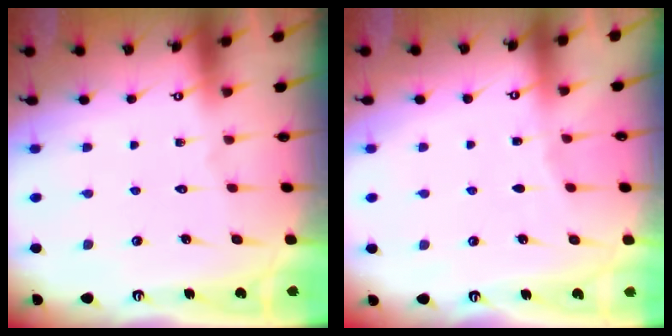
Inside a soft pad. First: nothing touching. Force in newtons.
{"total": 2.2, "press": 2.2, "slide": 0.3}